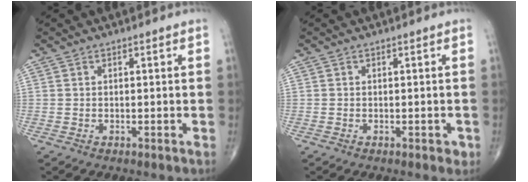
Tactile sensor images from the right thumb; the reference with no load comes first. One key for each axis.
{"total": 1.2, "fx": -0.5, "fy": 0.7, "fz": 0.8, "tx": -0.006, "ty": 0.000, "tz": -0.007}